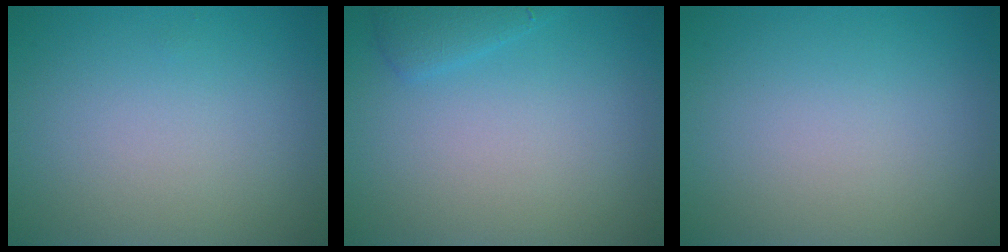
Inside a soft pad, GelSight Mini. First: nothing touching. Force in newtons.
{"total": 1.4, "press": 1.4, "slide": 0.1}
{"total": 0.0}